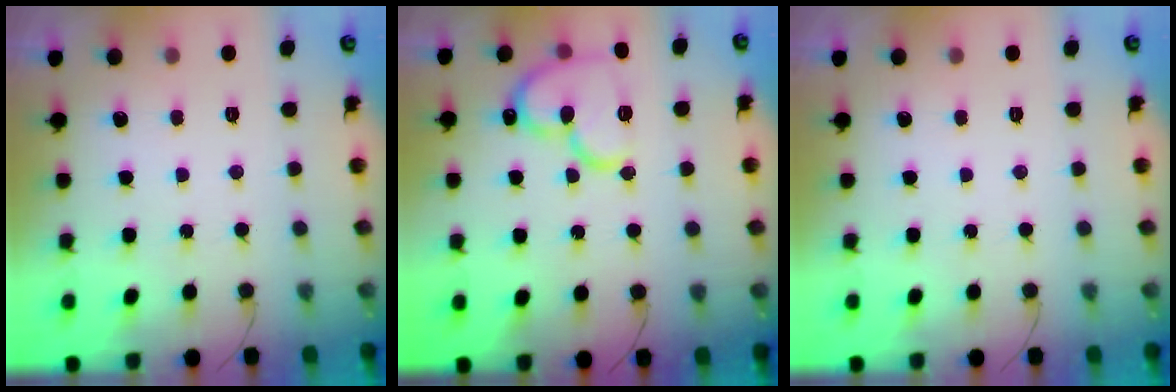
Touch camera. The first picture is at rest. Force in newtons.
{"total": 15.6, "press": 15.5, "slide": 1.8}
{"total": 0.0}